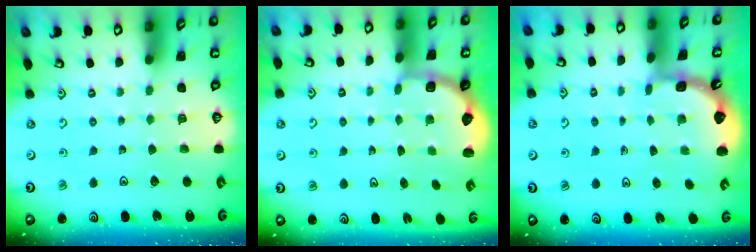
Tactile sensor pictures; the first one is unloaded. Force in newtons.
{"total": 2.7, "press": 2.1, "slide": 1.8}
{"total": 0.9, "press": 0.9, "slide": 0.2}